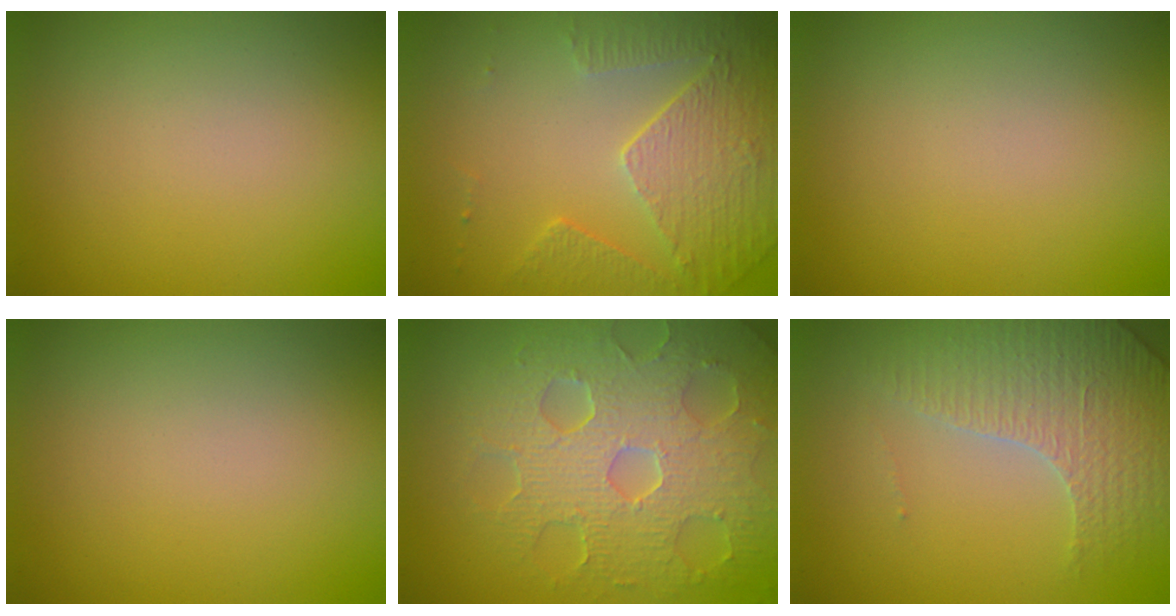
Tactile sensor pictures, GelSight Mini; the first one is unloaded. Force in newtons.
{"total": 5.1, "press": 3.7, "slide": 3.6}
{"total": 0.0}
{"total": 0.0}
{"total": 8.6, "press": 6.1, "slide": 6.1}
{"total": 3.6, "press": 3.5, "slide": 1.0}